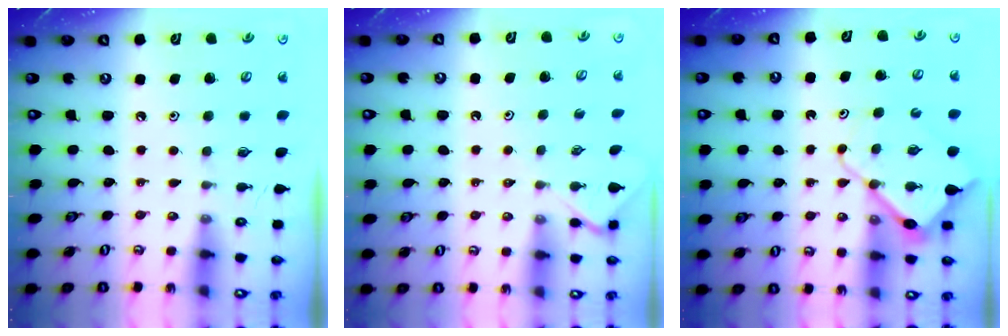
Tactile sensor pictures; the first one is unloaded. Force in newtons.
{"total": 4.5, "press": 4.5, "slide": 0.5}
{"total": 9.9, "press": 9.8, "slide": 0.9}